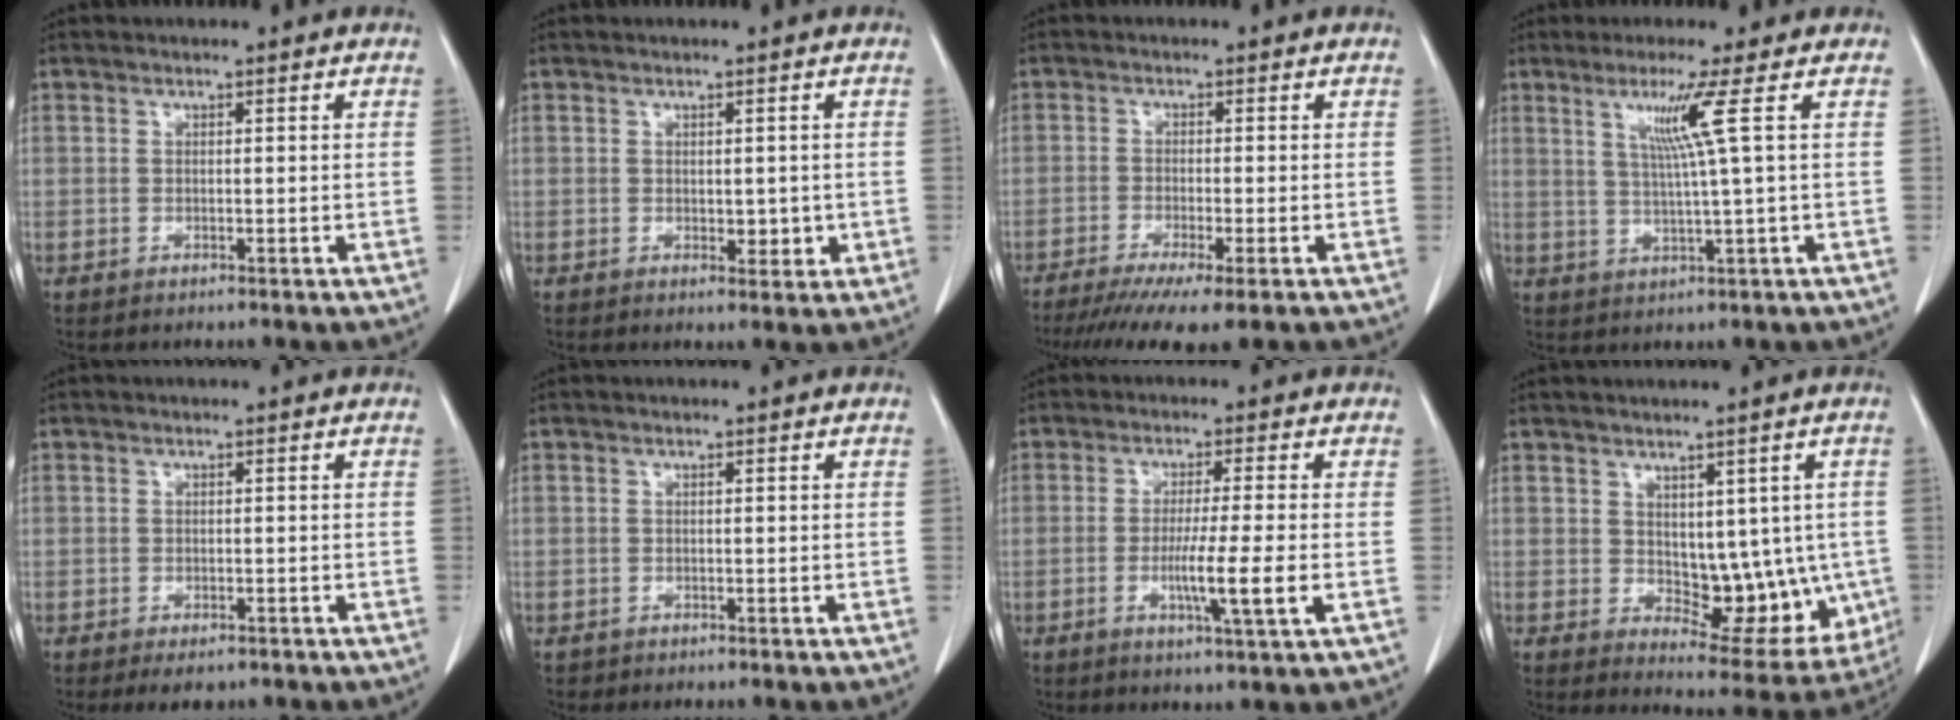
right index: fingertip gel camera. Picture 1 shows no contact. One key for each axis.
{"total": 2.5, "fx": -0.2, "fy": 1.6, "fz": 2.0, "tx": -0.020, "ty": -0.003, "tz": 0.004}
{"total": 10.0, "fx": -7.2, "fy": 0.8, "fz": 6.9, "tx": -0.101, "ty": -0.023, "tz": -0.113}
{"total": 5.8, "fx": 2.1, "fy": -2.1, "fz": 5.0, "tx": -0.101, "ty": -0.010, "tz": 0.045}
{"total": 2.9, "fx": -2.1, "fy": 1.5, "fz": 1.3, "tx": -0.012, "ty": -0.001, "tz": -0.022}
{"total": 0.8, "fx": -0.5, "fy": 0.7, "fz": -0.1, "tx": -0.008, "ty": 0.004, "tz": -0.010}
{"total": 7.5, "fx": -1.8, "fy": -0.7, "fz": 7.2, "tx": -0.124, "ty": -0.019, "tz": -0.033}
{"total": 11.2, "fx": 0.0, "fy": 6.4, "fz": 9.2, "tx": -0.097, "ty": -0.002, "tz": 0.024}